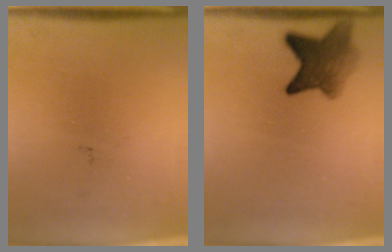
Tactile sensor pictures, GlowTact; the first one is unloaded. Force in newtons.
{"total": 6.2}